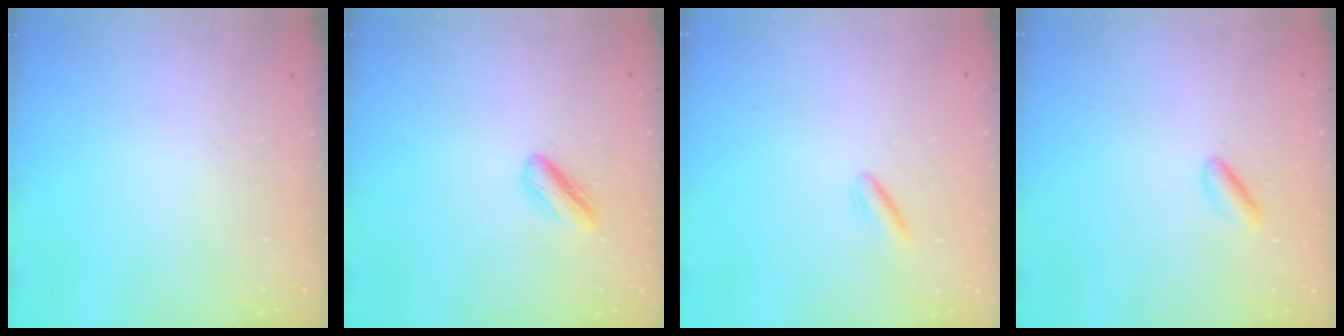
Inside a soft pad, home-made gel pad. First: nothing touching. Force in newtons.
{"total": 4.4, "press": 4.4, "slide": 0.4}
{"total": 2.5, "press": 2.3, "slide": 1.1}
{"total": 2.5, "press": 2.3, "slide": 1.0}